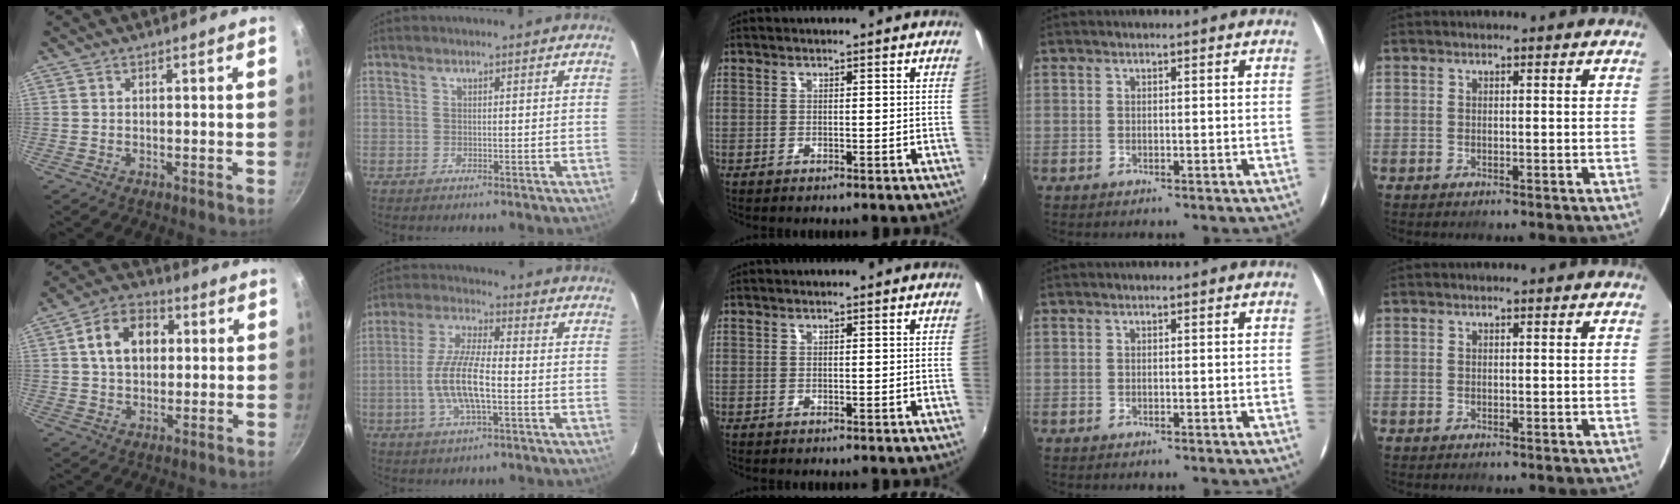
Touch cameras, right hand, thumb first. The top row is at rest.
{"thumb": {"total": 11.0, "force": [2.1, 8.0, 7.2], "torque": [-0.092, 0.015, 0.025]}, "index": {"total": 10.8, "force": [-2.6, 3.1, 10.0], "torque": [-0.205, 0.000, -0.051]}}